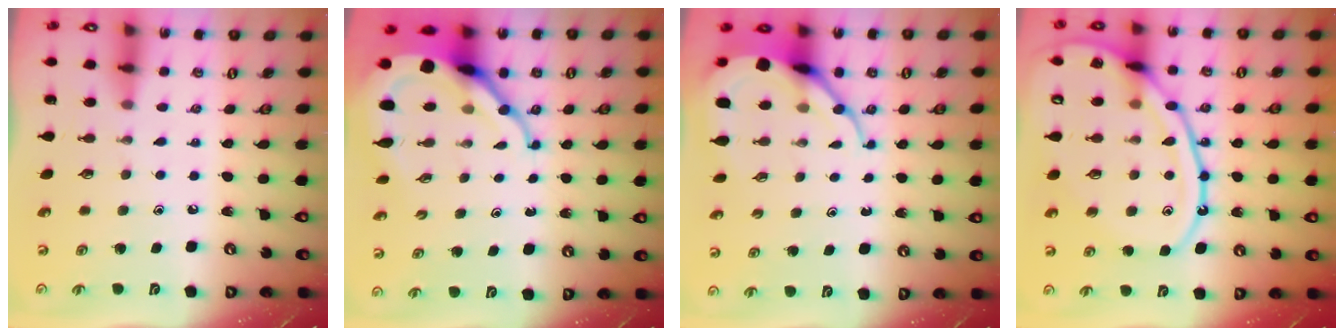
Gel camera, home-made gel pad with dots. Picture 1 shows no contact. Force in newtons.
{"total": 12.0, "press": 11.9, "slide": 1.2}
{"total": 9.8, "press": 9.8, "slide": 1.1}
{"total": 20.9, "press": 20.9, "slide": 1.8}